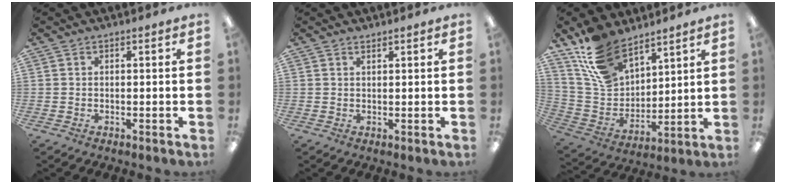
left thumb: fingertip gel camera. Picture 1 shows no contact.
{"total": 0.9, "force": [0.9, 0.1, 0.1], "torque": [-0.002, -0.001, 0.018]}
{"total": 14.9, "force": [11.3, 7.8, 5.8], "torque": [-0.143, -0.056, 0.223]}